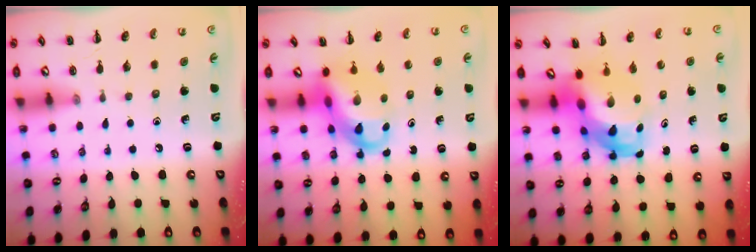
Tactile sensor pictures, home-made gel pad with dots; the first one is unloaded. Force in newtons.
{"total": 10.4, "press": 10.1, "slide": 2.7}
{"total": 7.1, "press": 6.9, "slide": 1.9}